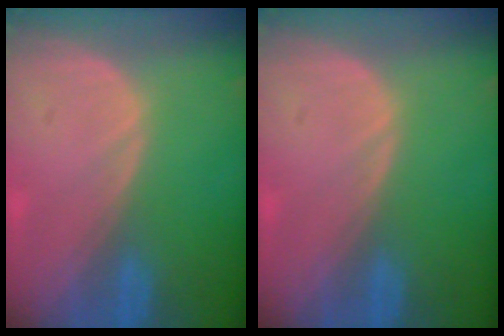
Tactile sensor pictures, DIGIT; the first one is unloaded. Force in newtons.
{"total": 0.0}